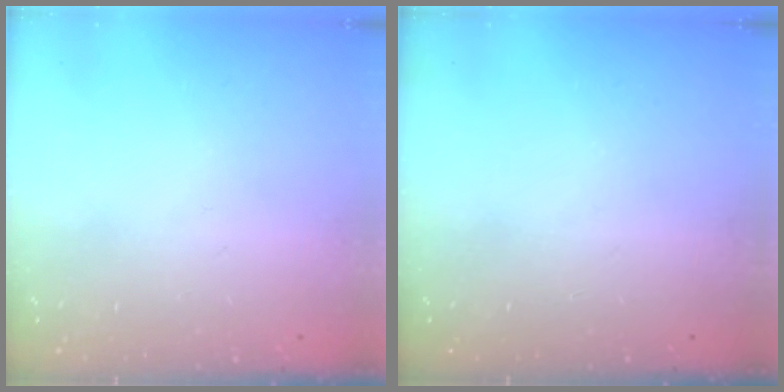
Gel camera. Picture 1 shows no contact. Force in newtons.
{"total": 0.0}